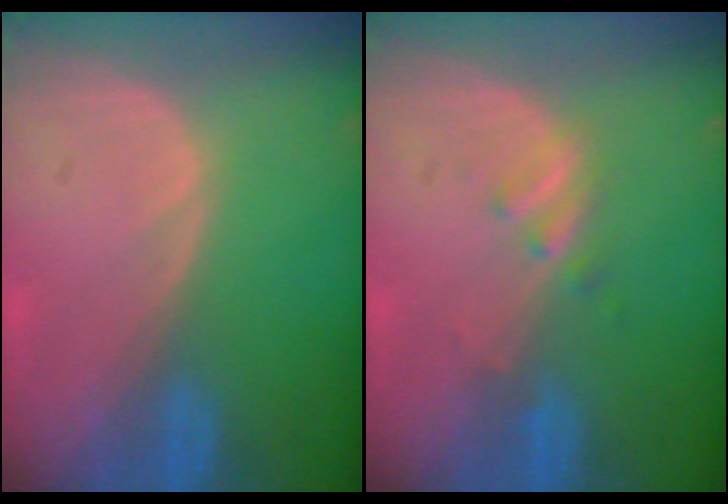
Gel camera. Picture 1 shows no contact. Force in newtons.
{"total": 1.9, "press": 1.9, "slide": 0.3}